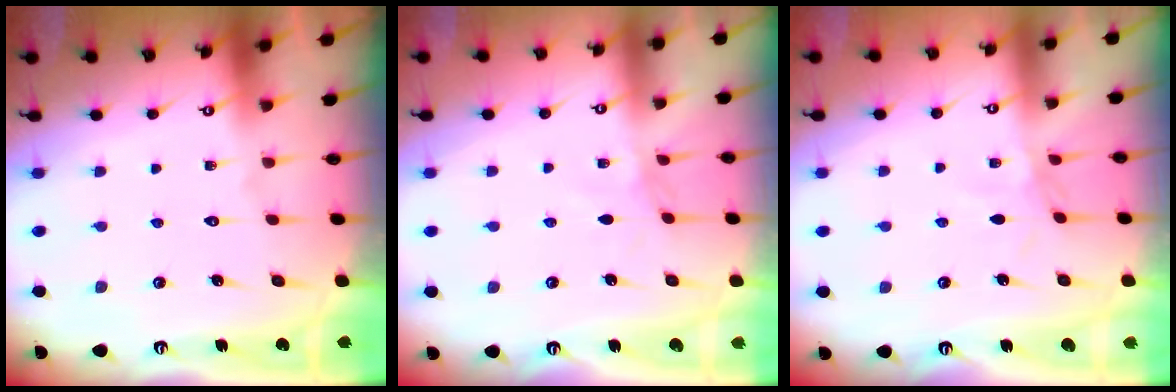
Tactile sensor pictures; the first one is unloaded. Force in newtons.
{"total": 2.7, "press": 2.7, "slide": 0.4}
{"total": 1.9, "press": 1.9, "slide": 0.5}